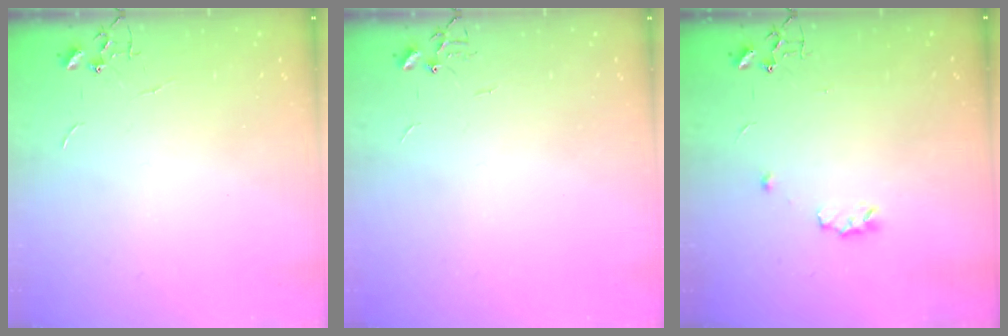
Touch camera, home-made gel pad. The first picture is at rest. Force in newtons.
{"total": 0.0}
{"total": 5.0, "press": 5.0, "slide": 0.8}